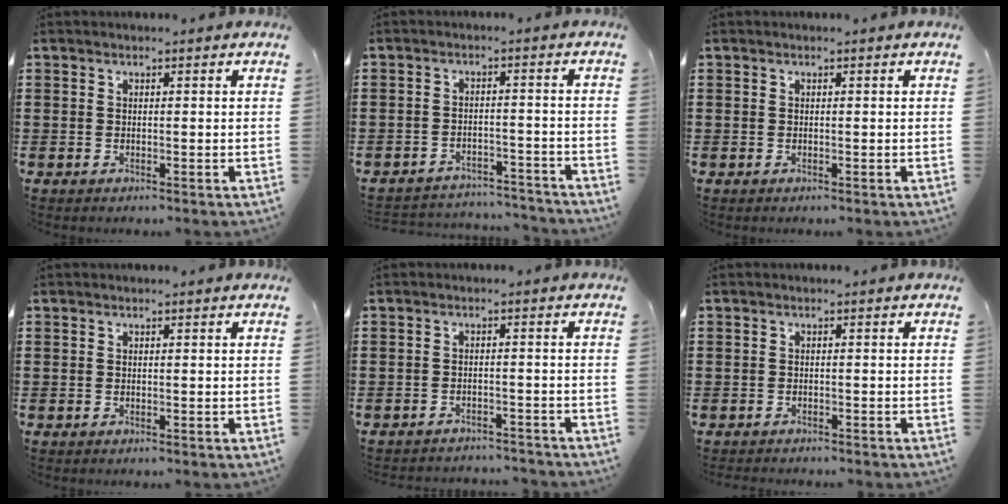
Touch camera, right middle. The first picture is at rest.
{"total": 3.5, "force": [-3.5, 0.4, 0.0], "torque": [-0.006, 0.002, -0.074]}
{"total": 0.0}
{"total": 0.0}
{"total": 2.3, "force": [-2.3, 0.2, -0.1], "torque": [-0.006, 0.000, -0.050]}
{"total": 1.0, "force": [-0.9, 0.2, -0.1], "torque": [0.001, 0.004, -0.022]}